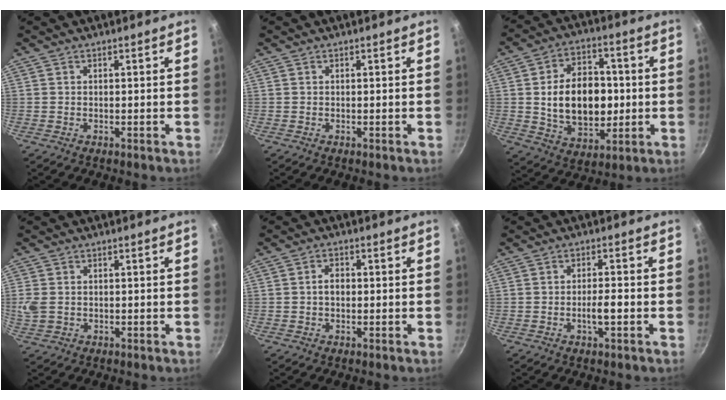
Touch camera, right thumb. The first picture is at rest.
{"total": 0.0}
{"total": 16.9, "force": [0.0, 11.6, 12.2], "torque": [-0.161, 0.011, 0.007]}
{"total": 3.9, "force": [0.1, 3.1, 2.4], "torque": [-0.051, -0.001, 0.005]}
{"total": 2.8, "force": [-0.1, 2.0, 1.9], "torque": [-0.021, 0.010, -0.004]}
{"total": 3.6, "force": [-1.1, 0.9, 3.3], "torque": [-0.055, 0.011, -0.019]}